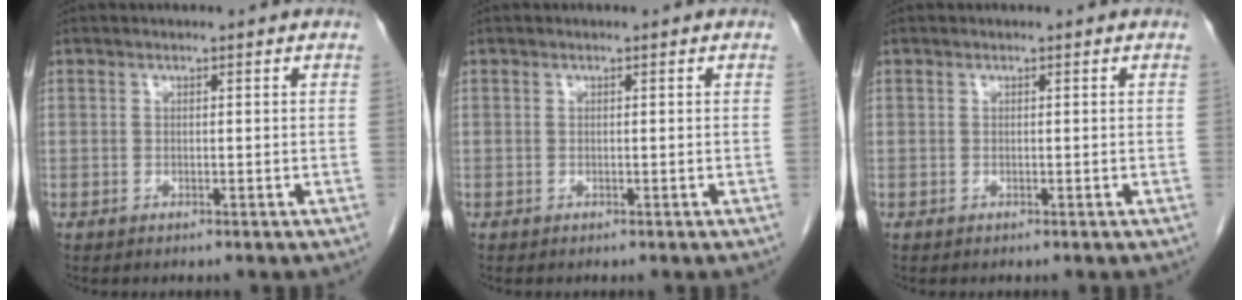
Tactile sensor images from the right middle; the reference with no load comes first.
{"total": 0.0}
{"total": 0.0}